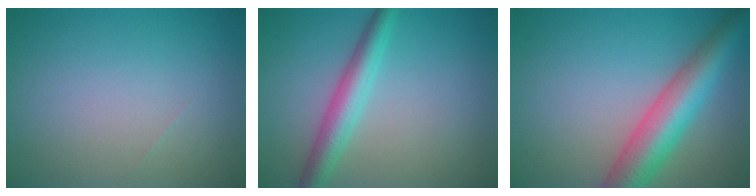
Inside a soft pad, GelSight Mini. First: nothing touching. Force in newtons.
{"total": 3.8, "press": 3.8, "slide": 0.2}
{"total": 7.2, "press": 7.2, "slide": 0.2}